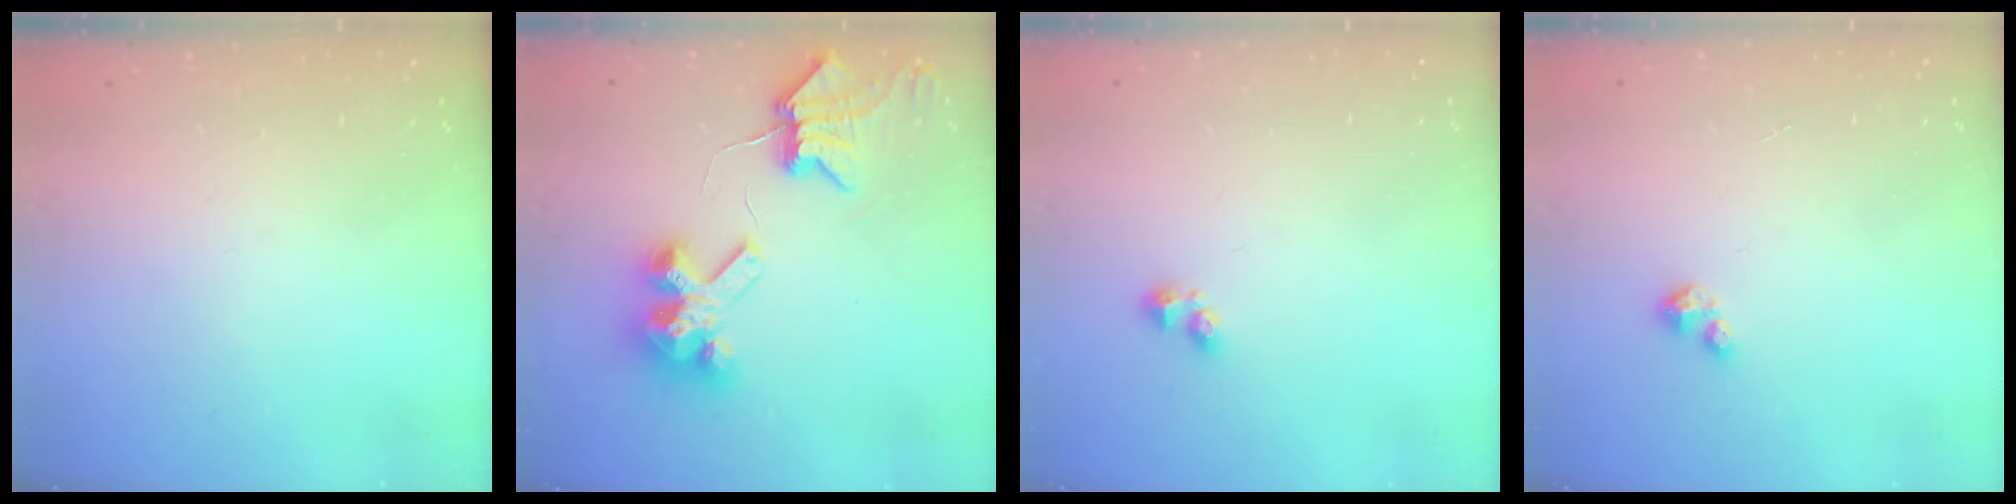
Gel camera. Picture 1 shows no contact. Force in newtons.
{"total": 8.8, "press": 8.7, "slide": 1.2}
{"total": 2.2, "press": 2.2, "slide": 0.5}
{"total": 1.7, "press": 1.7, "slide": 0.2}